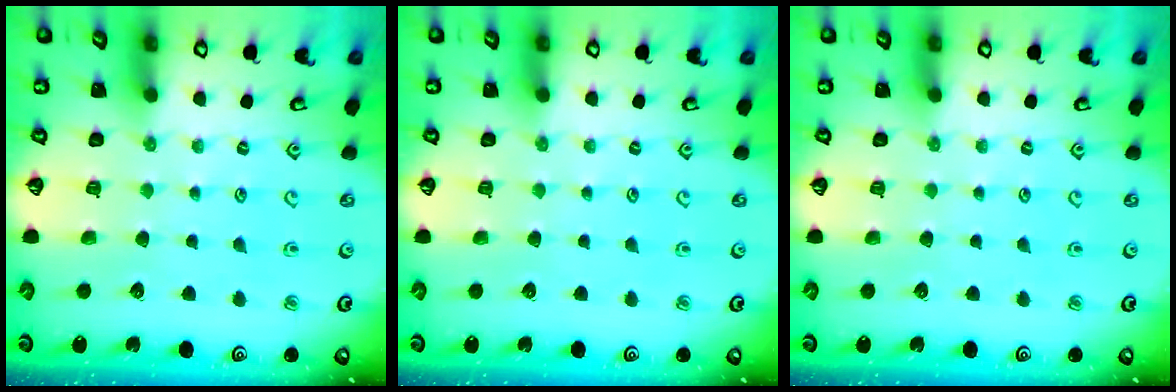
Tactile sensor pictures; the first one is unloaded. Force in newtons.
{"total": 0.0}
{"total": 0.0}